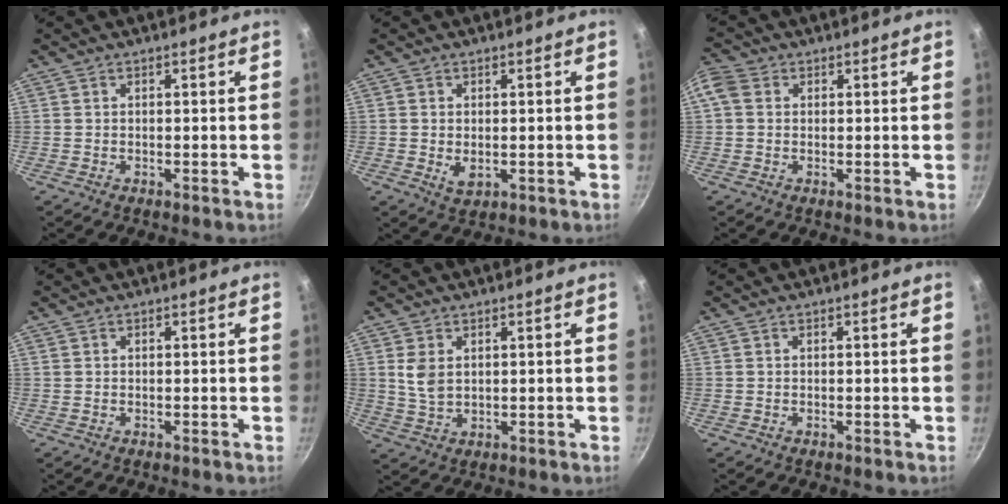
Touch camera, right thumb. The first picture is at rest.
{"total": 3.1, "force": [-0.2, 2.1, 2.3], "torque": [-0.041, -0.007, 0.002]}
{"total": 3.7, "force": [0.7, 3.1, 2.0], "torque": [-0.039, 0.008, 0.001]}
{"total": 0.0}
{"total": 4.7, "force": [1.4, 3.1, 3.3], "torque": [-0.061, -0.012, 0.031]}
{"total": 0.0}